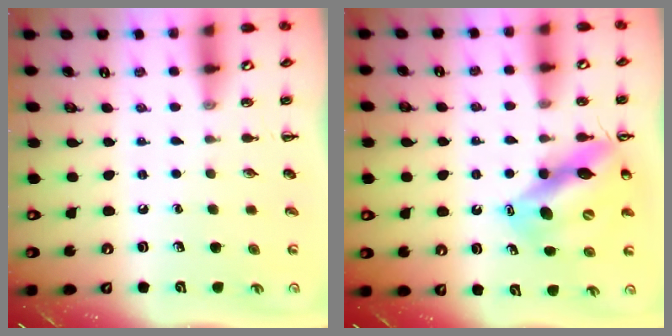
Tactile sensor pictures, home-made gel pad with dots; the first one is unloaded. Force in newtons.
{"total": 13.4, "press": 12.8, "slide": 4.1}